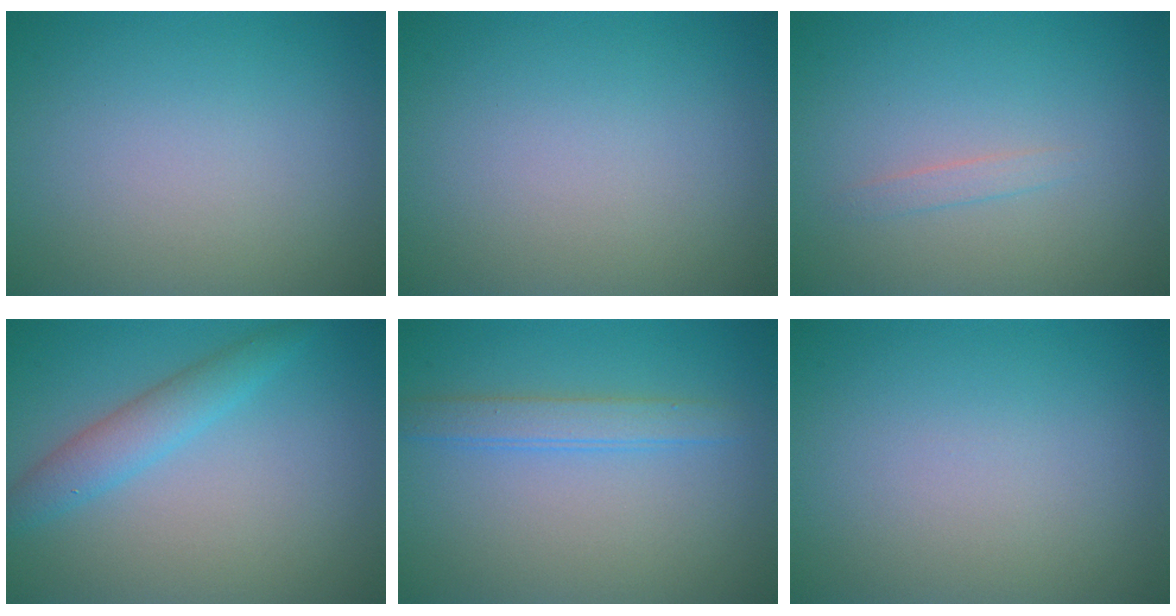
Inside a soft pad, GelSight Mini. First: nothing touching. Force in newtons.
{"total": 0.0}
{"total": 0.9, "press": 0.9, "slide": 0.0}
{"total": 2.9, "press": 2.9, "slide": 0.0}
{"total": 2.2, "press": 2.2, "slide": 0.1}
{"total": 0.0}